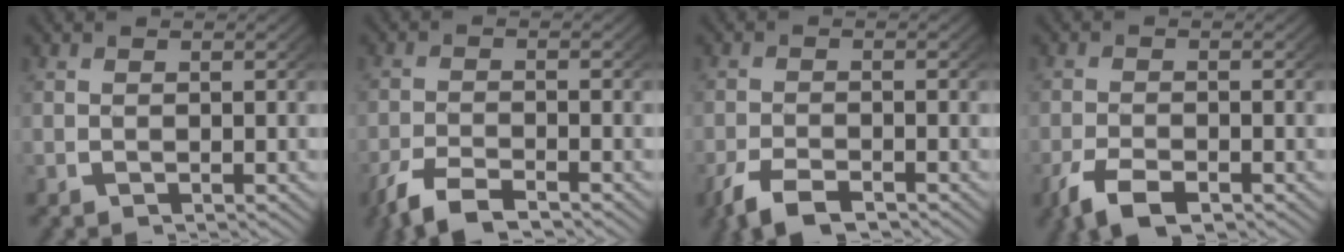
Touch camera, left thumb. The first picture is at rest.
{"total": 4.1, "force": [-3.3, 1.6, 1.8], "torque": [-0.043, -0.009, -0.059]}
{"total": 3.6, "force": [-2.9, 1.6, 1.5], "torque": [-0.037, -0.011, -0.050]}
{"total": 3.9, "force": [-2.8, 1.9, 2.0], "torque": [-0.047, -0.015, -0.046]}